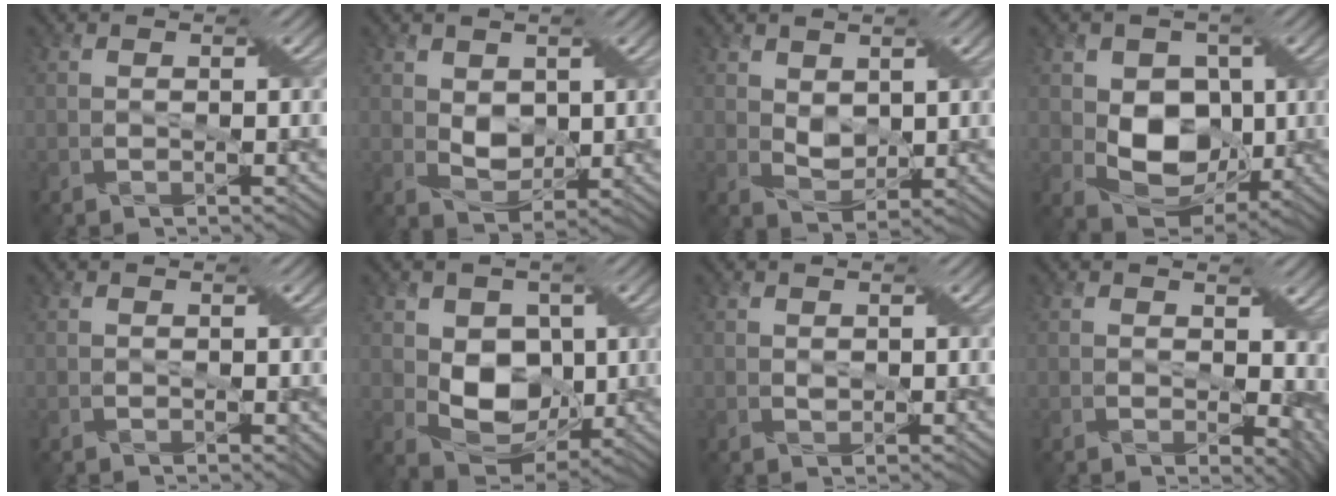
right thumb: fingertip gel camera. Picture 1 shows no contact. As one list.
[{"total": 3.9, "force": [1.2, 2.9, 2.3], "torque": [-0.056, -0.005, 0.022]}, {"total": 3.4, "force": [1.5, 2.4, 1.9], "torque": [-0.046, -0.006, 0.028]}, {"total": 8.7, "force": [0.2, 6.8, 5.5], "torque": [-0.105, -0.013, 0.001]}, {"total": 0.7, "force": [0.1, 0.6, 0.4], "torque": [-0.003, -0.003, 0.003]}, {"total": 7.9, "force": [0.6, 6.2, 4.9], "torque": [-0.103, -0.012, 0.007]}, {"total": 0.9, "force": [0.5, 0.7, 0.4], "torque": [-0.012, -0.001, 0.012]}, {"total": 7.1, "force": [1.3, 4.8, 5.1], "torque": [-0.057, -0.022, 0.027]}]